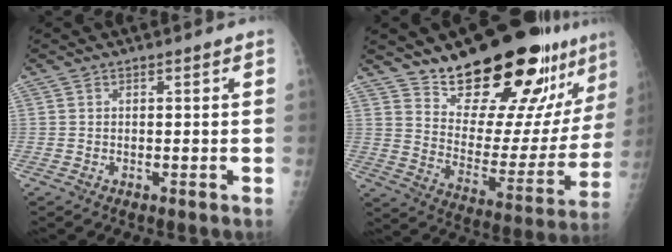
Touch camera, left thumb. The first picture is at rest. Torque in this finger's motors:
{"motor_torque": [1.14, 0.93, 1.49, -1.28, 0.18]}